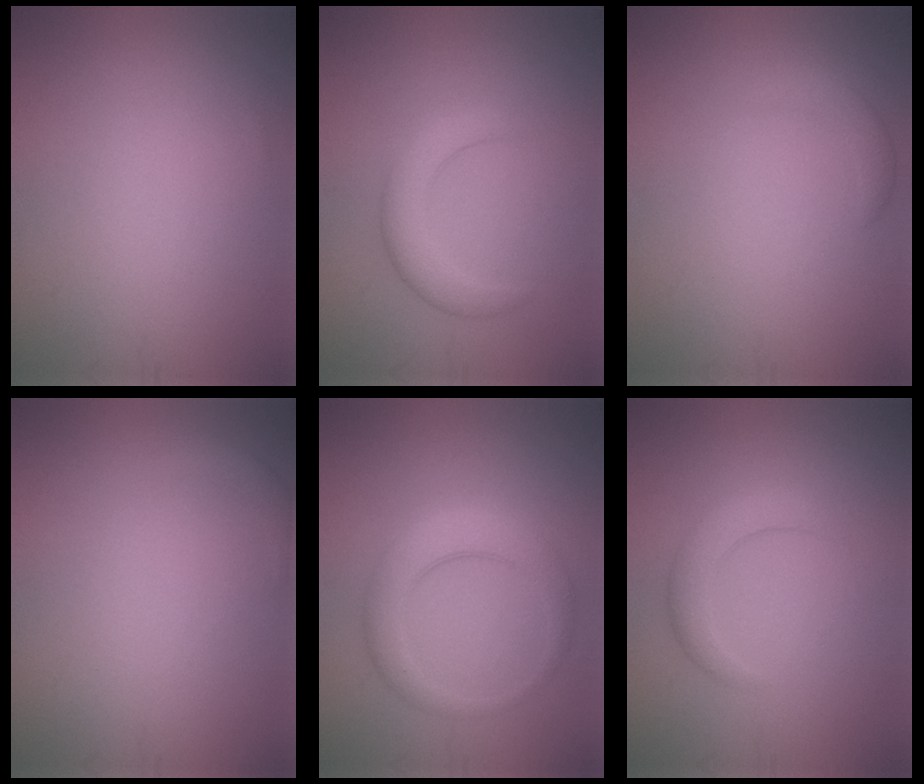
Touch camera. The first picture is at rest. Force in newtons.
{"total": 2.9, "press": 2.9, "slide": 0.2}
{"total": 1.5, "press": 1.5, "slide": 0.1}
{"total": 1.0, "press": 1.0, "slide": 0.2}
{"total": 3.9, "press": 3.9, "slide": 0.0}
{"total": 2.4, "press": 2.4, "slide": 0.0}